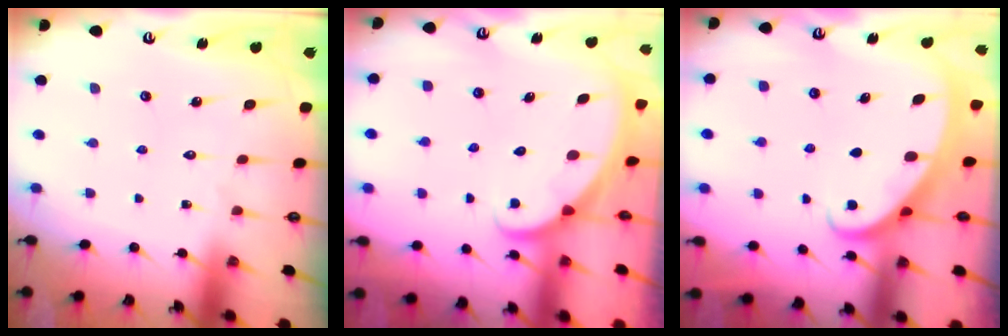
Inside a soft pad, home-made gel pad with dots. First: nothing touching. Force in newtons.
{"total": 1.7, "press": 1.7, "slide": 0.1}
{"total": 2.4, "press": 2.4, "slide": 0.2}